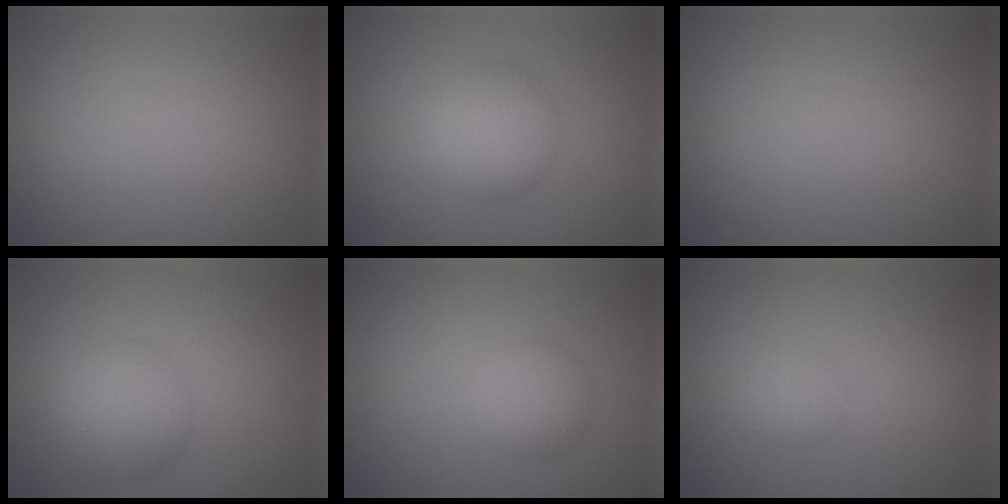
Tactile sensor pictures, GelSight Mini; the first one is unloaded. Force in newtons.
{"total": 4.6, "press": 4.5, "slide": 0.3}
{"total": 0.0}
{"total": 4.8, "press": 4.8, "slide": 0.2}
{"total": 2.6, "press": 2.6, "slide": 0.1}
{"total": 1.5, "press": 1.5, "slide": 0.1}